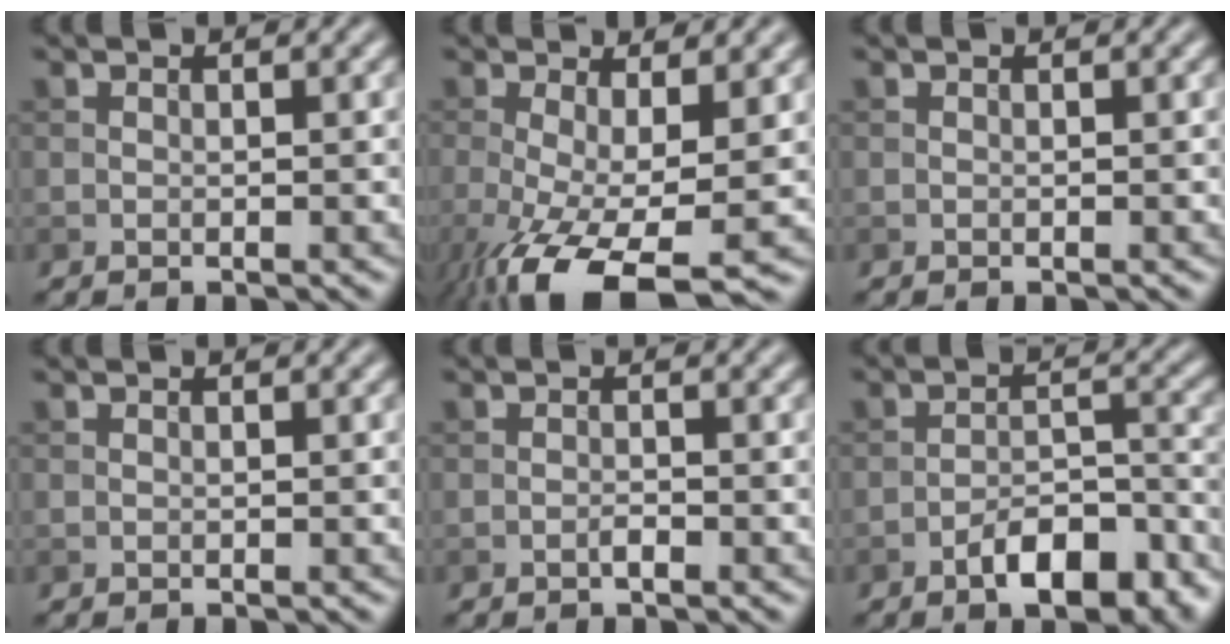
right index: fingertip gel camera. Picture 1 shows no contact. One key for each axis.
{"total": 9.5, "fx": -4.0, "fy": 2.9, "fz": 8.1, "tx": -0.158, "ty": -0.029, "tz": -0.064}
{"total": 0.0}
{"total": 0.0}
{"total": 0.8, "fx": -0.5, "fy": 0.2, "fz": 0.6, "tx": -0.012, "ty": 0.001, "tz": -0.010}
{"total": 6.9, "fx": -4.4, "fy": 2.7, "fz": 4.6, "tx": -0.066, "ty": 0.010, "tz": -0.070}